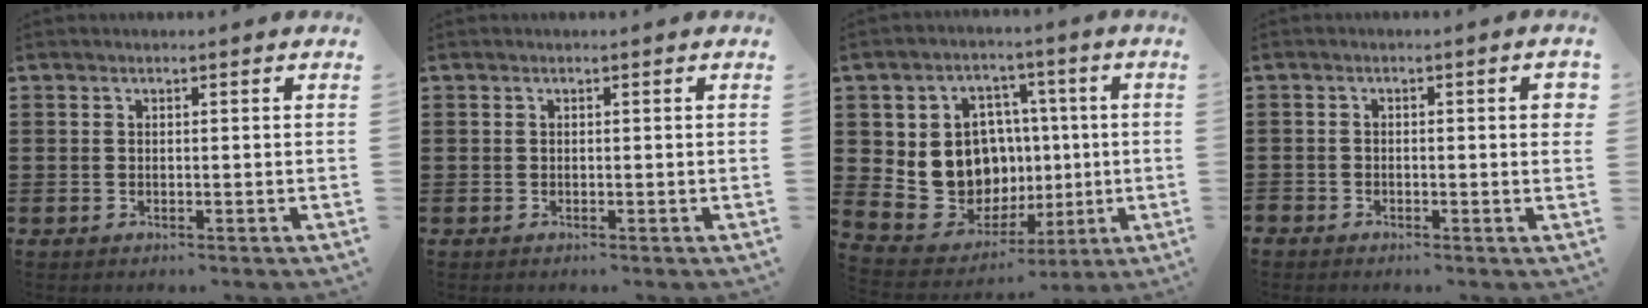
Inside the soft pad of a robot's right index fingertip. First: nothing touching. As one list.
[{"total": 0.0}, {"total": 11.3, "force": [0.7, 10.2, 4.9], "torque": [-0.125, 0.000, 0.025]}, {"total": 1.8, "force": [-0.8, 0.7, 1.4], "torque": [-0.022, 0.002, -0.017]}]